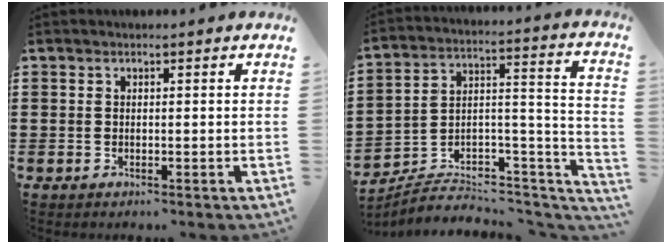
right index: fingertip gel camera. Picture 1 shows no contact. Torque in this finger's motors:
{"motor_torque": [-0.84, 0.06, -1.05, -0.21]}